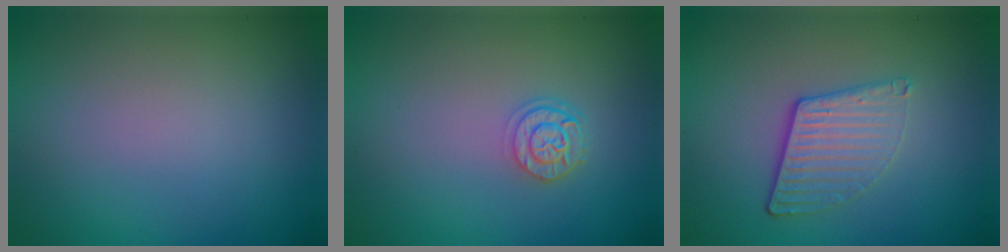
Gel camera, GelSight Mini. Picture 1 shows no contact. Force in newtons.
{"total": 2.4, "press": 2.0, "slide": 1.3}
{"total": 3.6, "press": 2.9, "slide": 2.1}